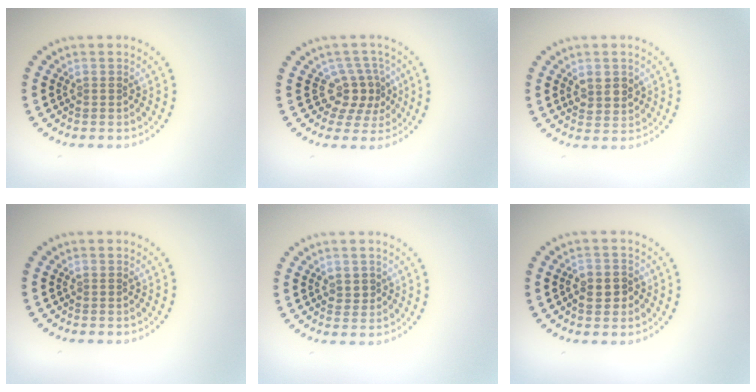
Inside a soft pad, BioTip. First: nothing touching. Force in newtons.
{"total": 3.1, "press": 2.4, "slide": 2.0}
{"total": 2.2, "press": 2.0, "slide": 0.7}
{"total": 0.0}
{"total": 1.0, "press": 0.9, "slide": 0.3}
{"total": 1.9, "press": 1.8, "slide": 0.6}